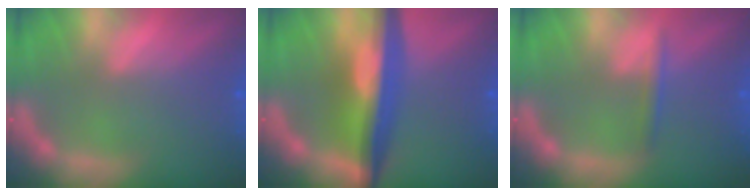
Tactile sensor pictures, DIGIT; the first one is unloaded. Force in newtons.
{"total": 9.0}
{"total": 1.4}